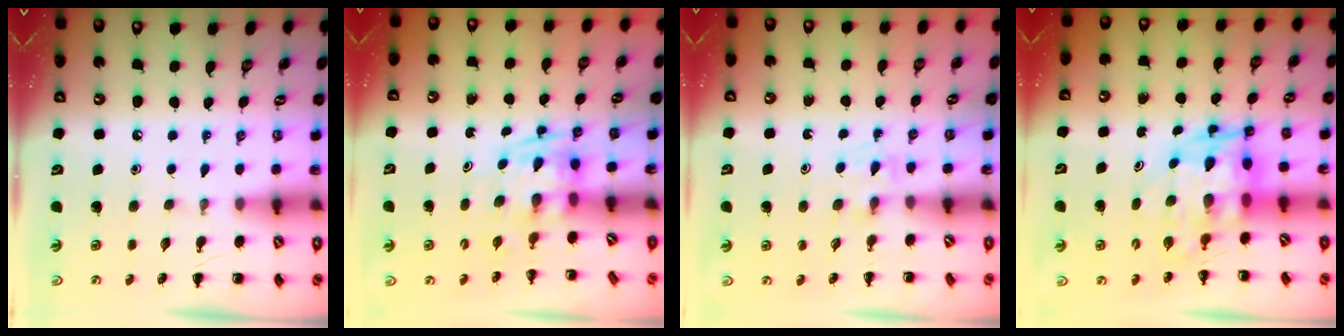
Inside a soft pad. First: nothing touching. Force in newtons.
{"total": 3.2, "press": 3.2, "slide": 0.3}
{"total": 2.8, "press": 2.5, "slide": 1.1}
{"total": 5.4, "press": 5.1, "slide": 1.9}